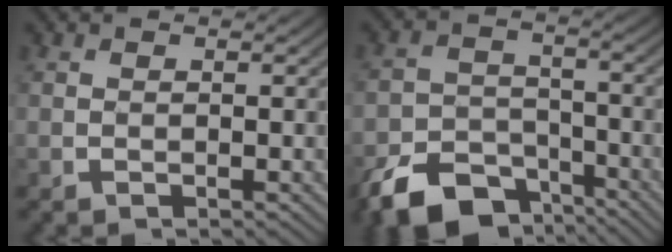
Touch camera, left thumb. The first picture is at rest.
{"total": 10.3, "force": [-7.1, 5.6, 4.9], "torque": [-0.096, -0.017, -0.130]}